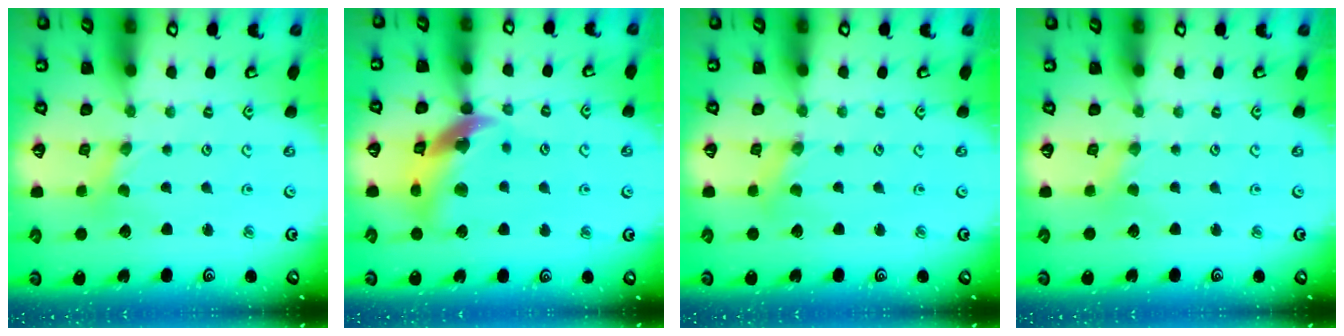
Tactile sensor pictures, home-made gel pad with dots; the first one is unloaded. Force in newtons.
{"total": 14.5, "press": 14.4, "slide": 1.8}
{"total": 1.7, "press": 1.7, "slide": 0.4}
{"total": 0.9, "press": 0.8, "slide": 0.2}